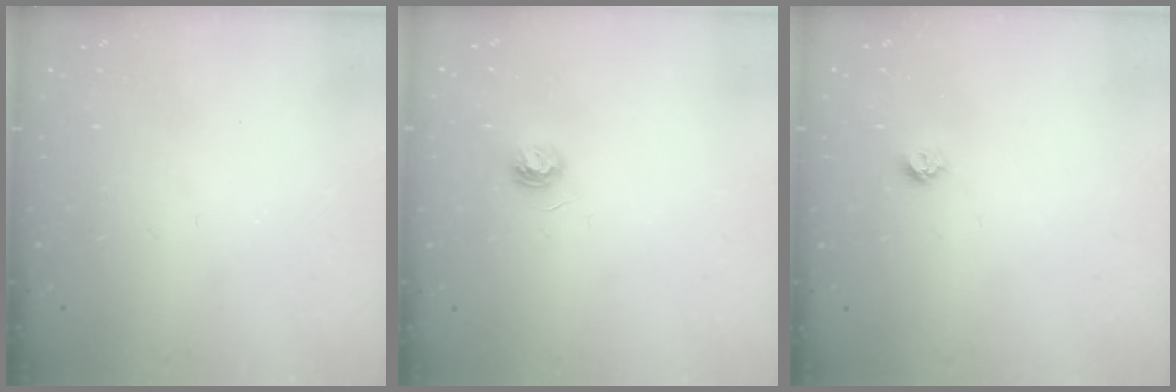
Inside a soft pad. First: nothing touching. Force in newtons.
{"total": 4.7, "press": 4.6, "slide": 0.5}
{"total": 4.3, "press": 4.2, "slide": 0.6}